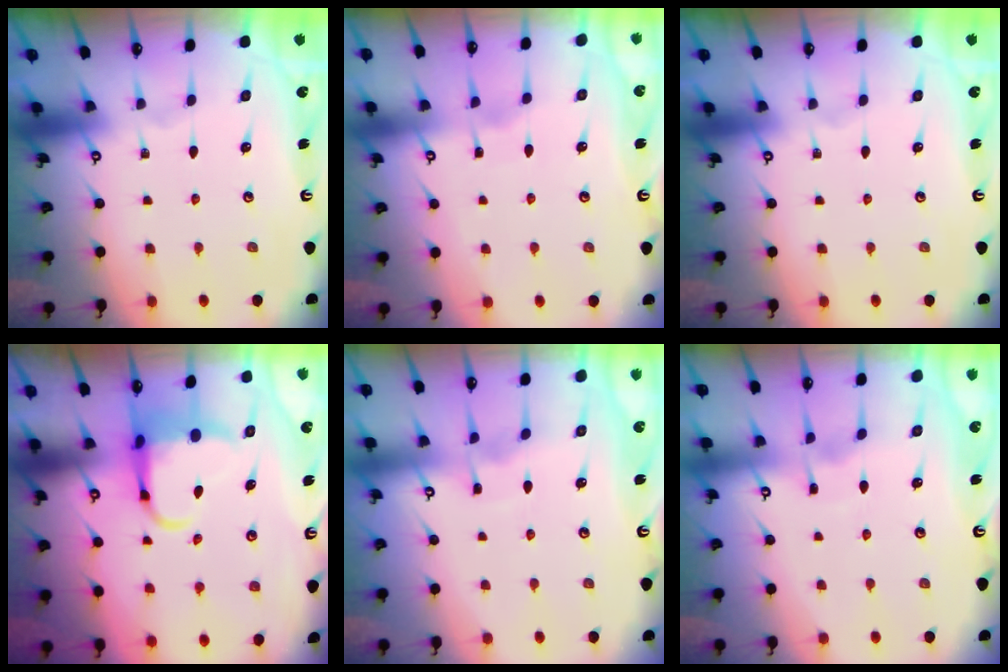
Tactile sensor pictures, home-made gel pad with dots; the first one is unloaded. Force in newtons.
{"total": 3.1, "press": 3.1, "slide": 0.3}
{"total": 0.0}
{"total": 6.8, "press": 6.6, "slide": 1.7}
{"total": 4.2, "press": 4.2, "slide": 0.5}
{"total": 3.0, "press": 2.9, "slide": 0.4}